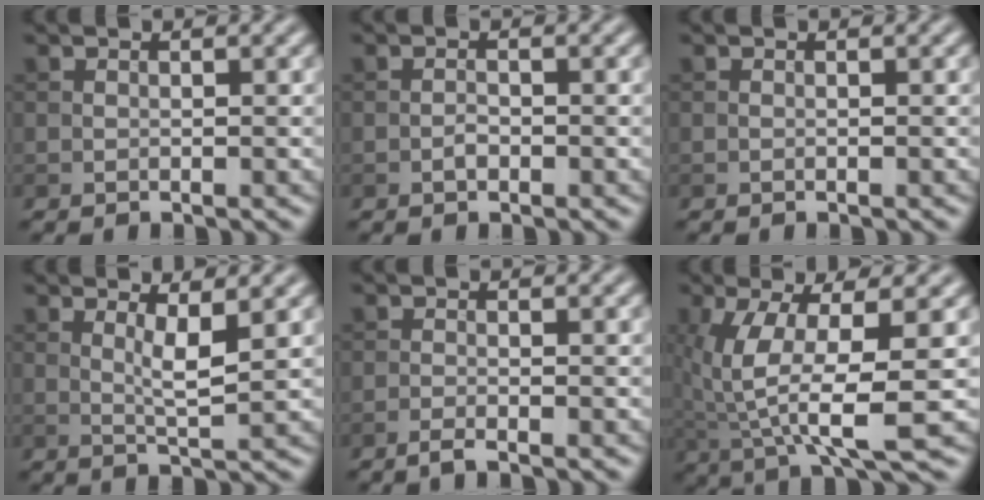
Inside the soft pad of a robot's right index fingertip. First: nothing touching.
{"total": 0.8, "force": [-0.4, 0.4, 0.6], "torque": [-0.010, 0.002, -0.009]}
{"total": 0.0}
{"total": 2.8, "force": [0.9, 0.4, 2.6], "torque": [-0.046, -0.007, 0.017]}
{"total": 1.2, "force": [-0.9, 0.2, 0.8], "torque": [-0.015, 0.001, -0.022]}
{"total": 8.2, "force": [0.1, 2.4, 7.8], "torque": [-0.167, -0.008, 0.005]}